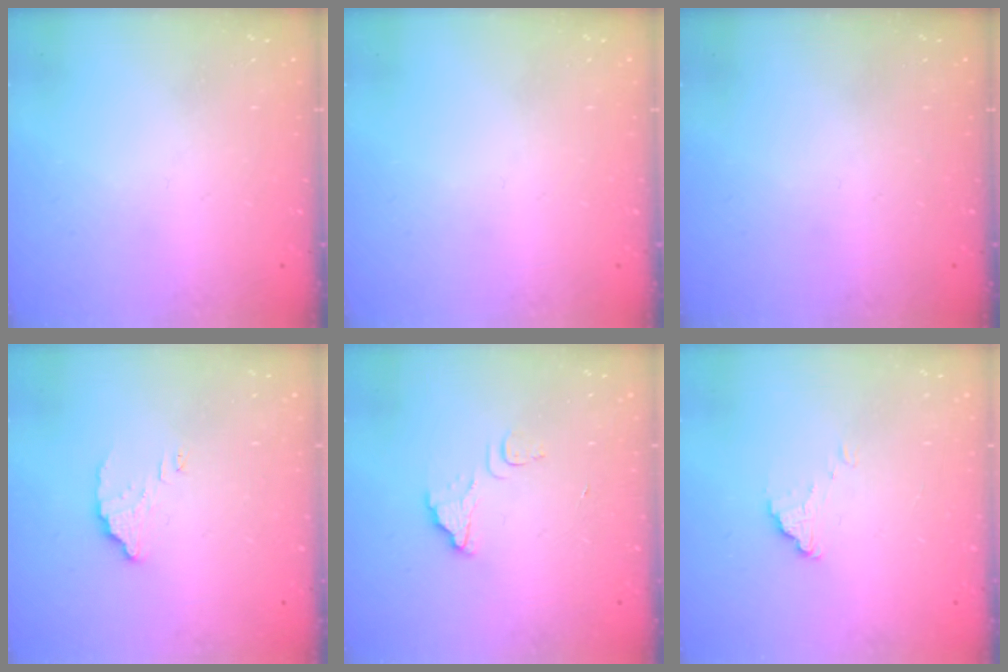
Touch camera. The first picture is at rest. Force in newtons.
{"total": 0.0}
{"total": 0.0}
{"total": 3.5, "press": 3.4, "slide": 0.4}
{"total": 5.5, "press": 5.5, "slide": 0.5}
{"total": 1.5, "press": 1.5, "slide": 0.1}